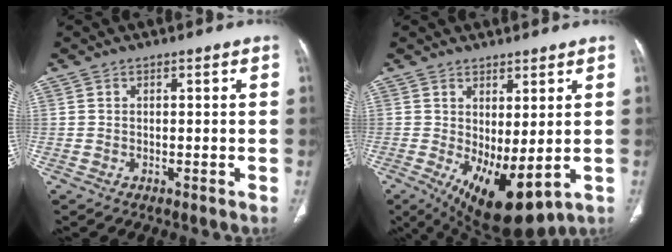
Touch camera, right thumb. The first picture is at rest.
{"total": 11.7, "force": [-1.4, 4.9, 10.5], "torque": [-0.163, -0.018, 0.002]}